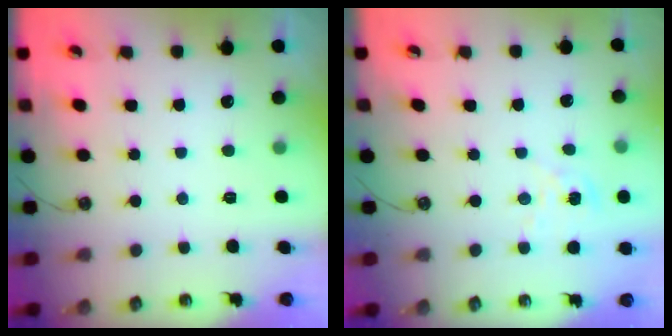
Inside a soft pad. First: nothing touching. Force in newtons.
{"total": 2.5, "press": 2.5, "slide": 0.3}